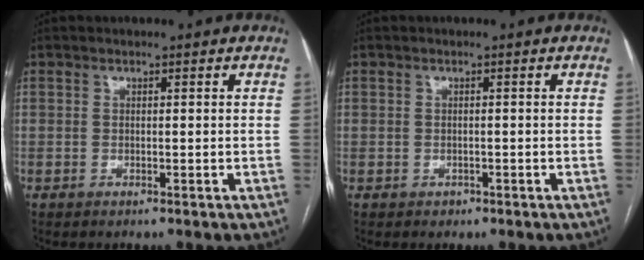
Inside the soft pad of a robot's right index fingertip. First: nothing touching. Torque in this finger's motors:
{"motor_torque": [-0.51, 0.44, -0.21, -0.10]}